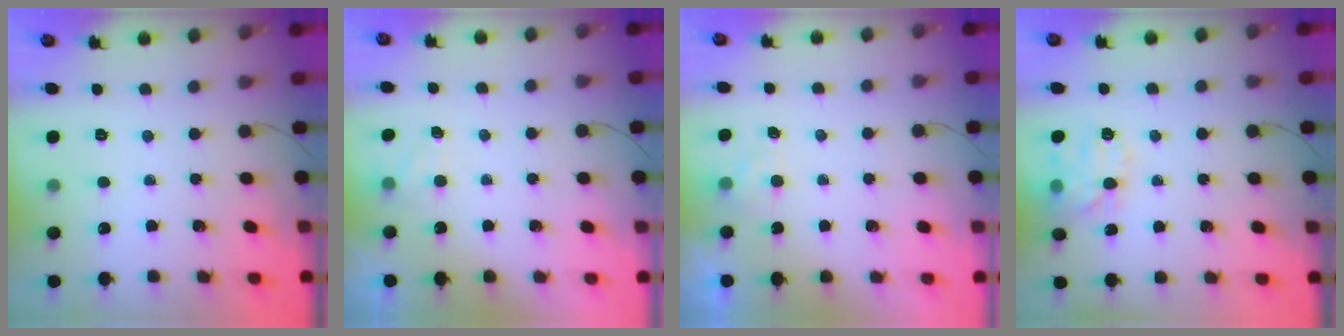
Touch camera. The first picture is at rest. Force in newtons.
{"total": 4.6, "press": 4.3, "slide": 1.5}
{"total": 1.3, "press": 0.7, "slide": 1.0}
{"total": 12.1, "press": 12.0, "slide": 0.8}